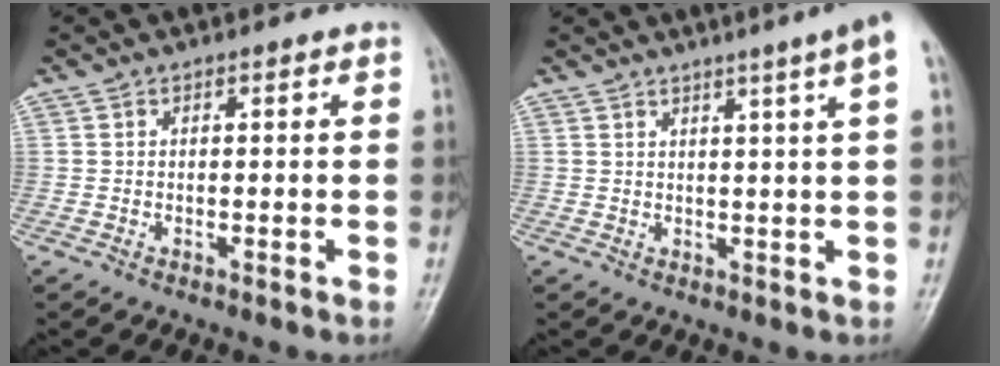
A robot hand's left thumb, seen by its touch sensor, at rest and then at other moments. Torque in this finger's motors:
{"motor_torque": [0.83, 0.72, 1.64, -1.12, 0.07]}